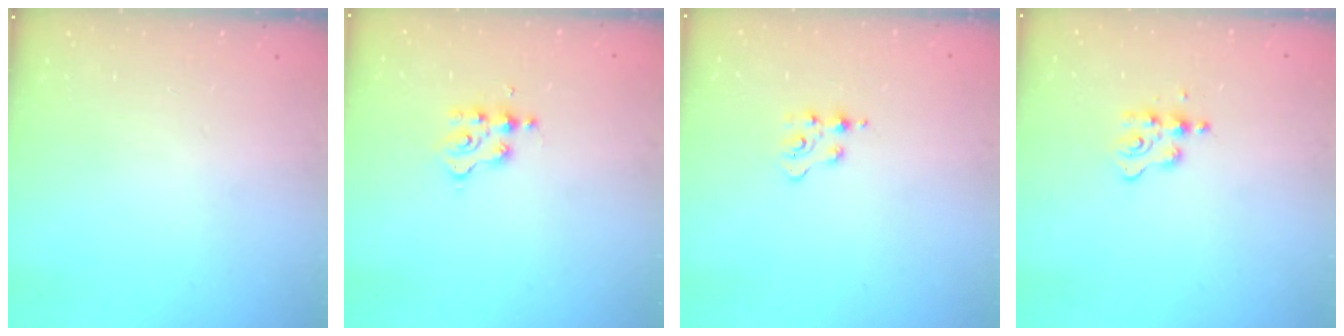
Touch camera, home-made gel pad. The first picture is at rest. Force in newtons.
{"total": 2.7, "press": 2.6, "slide": 0.4}
{"total": 2.9, "press": 2.9, "slide": 0.4}
{"total": 6.1, "press": 6.0, "slide": 0.6}